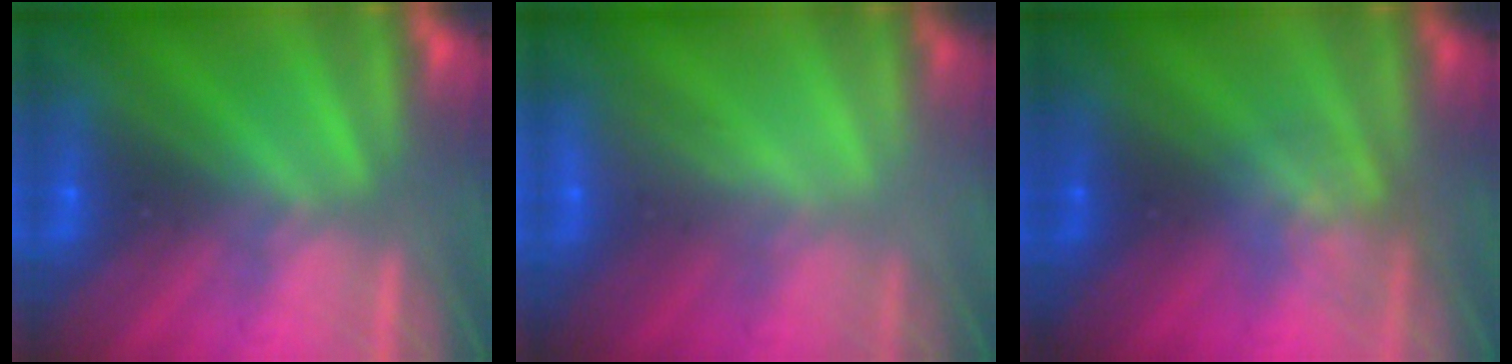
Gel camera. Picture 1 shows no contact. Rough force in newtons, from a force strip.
{"total": 2.2}
{"total": 2.6}